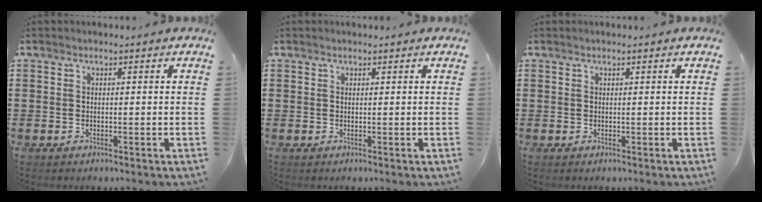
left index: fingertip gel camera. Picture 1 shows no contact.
{"total": 0.0}
{"total": 0.0}